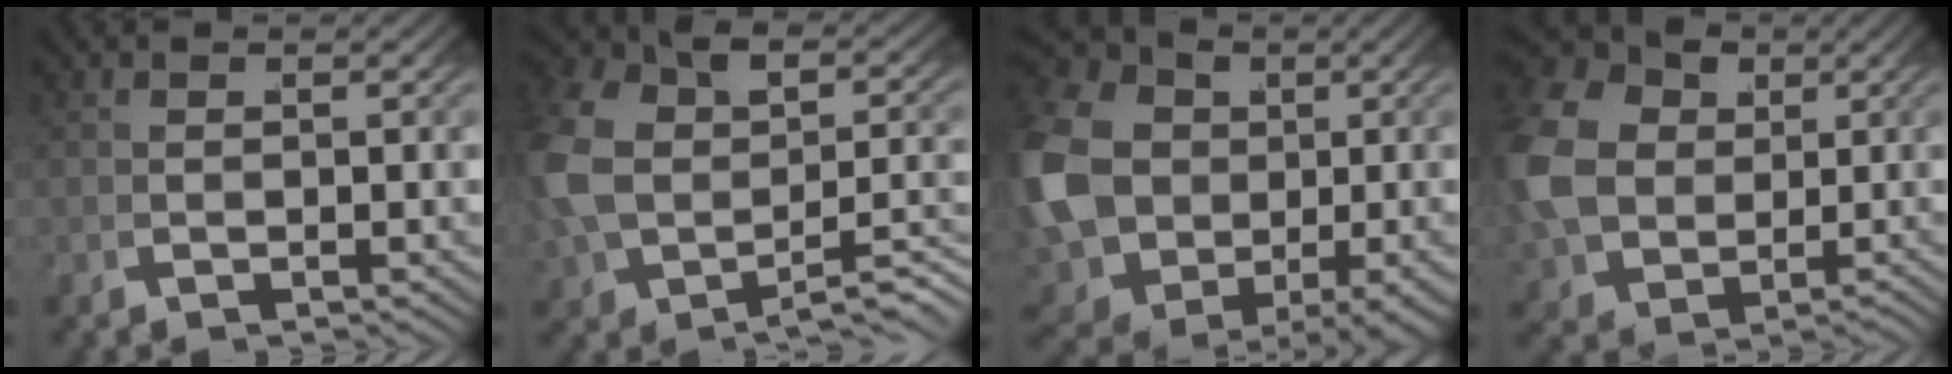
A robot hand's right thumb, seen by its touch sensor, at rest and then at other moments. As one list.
[{"total": 8.5, "force": [-0.9, 5.9, 6.1], "torque": [-0.145, -0.015, 0.005]}, {"total": 16.1, "force": [0.8, 12.7, 9.9], "torque": [-0.254, -0.066, 0.041]}, {"total": 10.4, "force": [1.7, 8.5, 5.8], "torque": [-0.152, -0.023, 0.043]}]